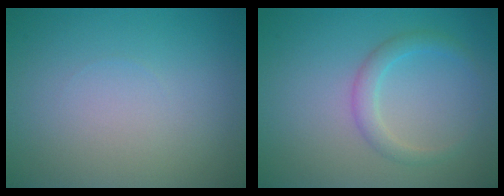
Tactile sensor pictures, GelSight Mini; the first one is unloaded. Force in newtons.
{"total": 2.0, "press": 2.0, "slide": 0.1}